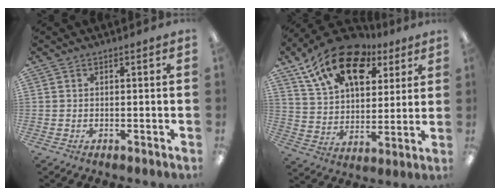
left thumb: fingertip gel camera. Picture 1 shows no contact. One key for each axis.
{"total": 18.0, "fx": 10.9, "fy": 10.2, "fz": 10.1, "tx": -0.176, "ty": -0.048, "tz": 0.196}